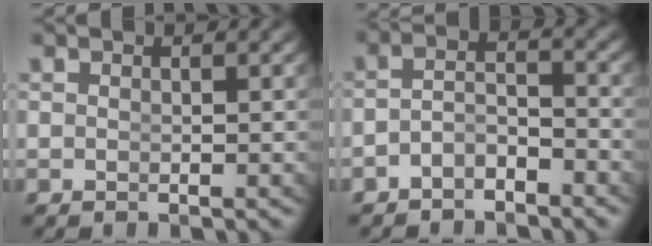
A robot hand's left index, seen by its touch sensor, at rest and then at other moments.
{"total": 3.1, "force": [-2.5, 1.3, 1.2], "torque": [-0.020, -0.016, -0.038]}